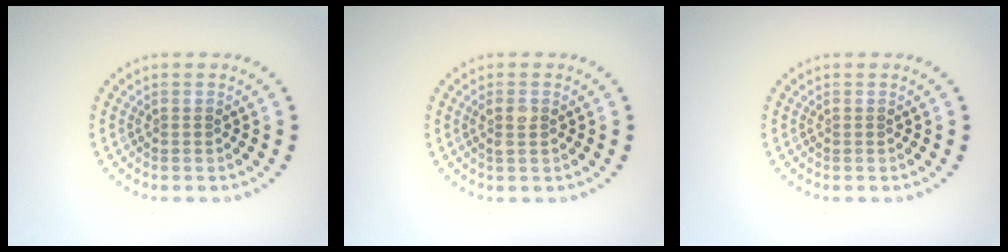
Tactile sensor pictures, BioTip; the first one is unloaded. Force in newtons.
{"total": 1.4, "press": 1.3, "slide": 0.5}
{"total": 0.0}